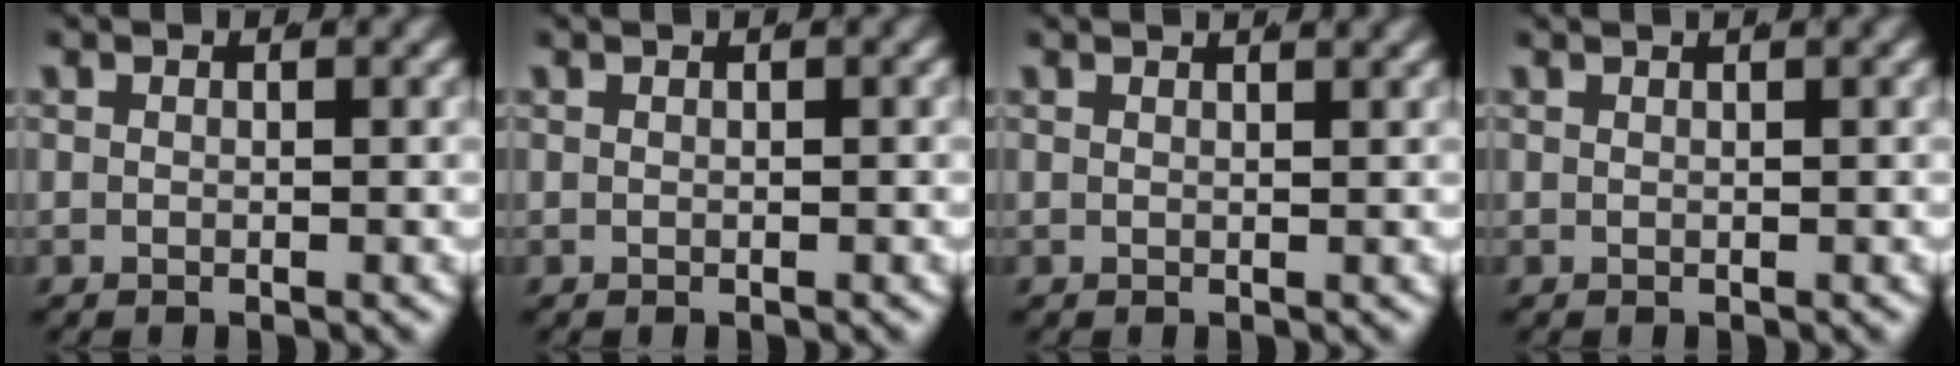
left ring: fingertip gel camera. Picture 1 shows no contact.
{"total": 0.0}
{"total": 1.4, "force": [1.2, -0.4, 0.5], "torque": [0.001, 0.002, 0.017]}
{"total": 0.8, "force": [0.5, -0.4, 0.4], "torque": [0.005, 0.006, 0.008]}